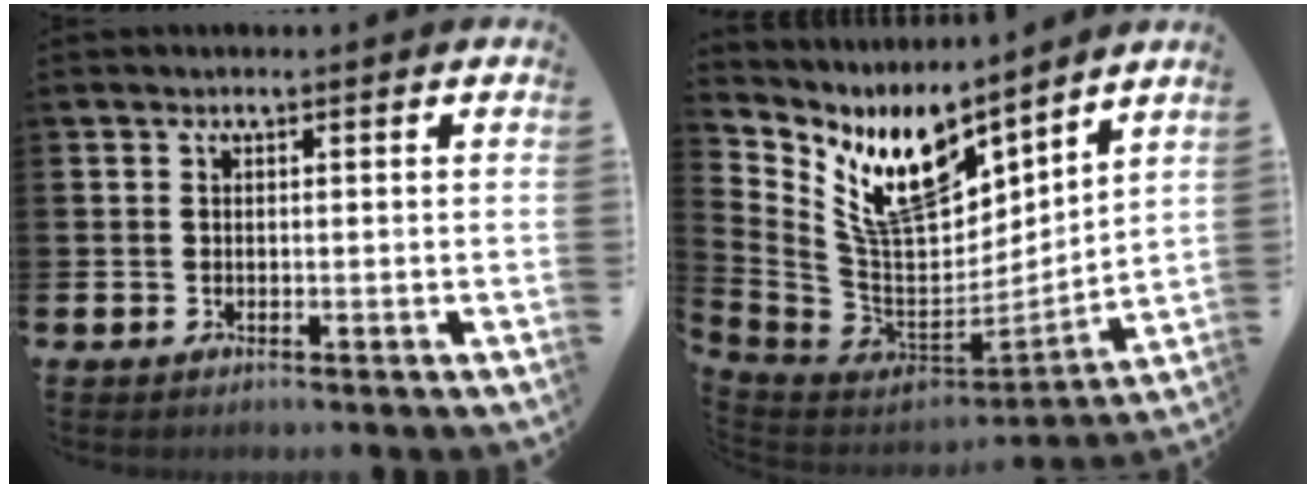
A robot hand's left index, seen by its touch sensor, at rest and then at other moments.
{"total": 11.8, "force": [8.0, 5.3, 6.8], "torque": [-0.167, -0.041, 0.147]}